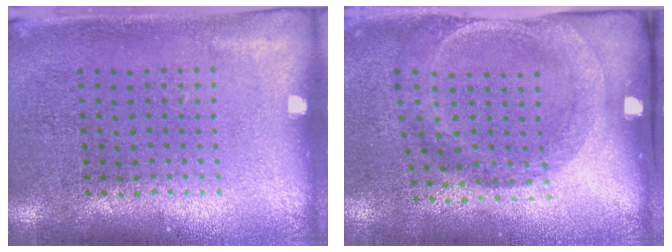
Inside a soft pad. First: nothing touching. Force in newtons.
{"total": 1.9, "press": 1.2, "slide": 1.5}